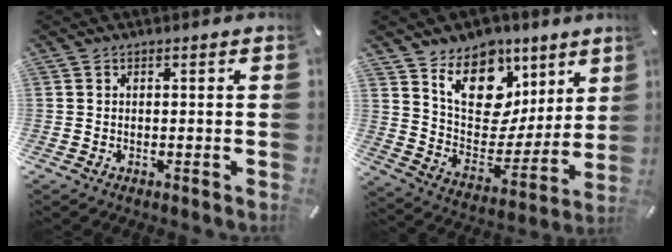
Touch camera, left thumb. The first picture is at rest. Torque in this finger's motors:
{"motor_torque": [0.70, 0.50, 1.70, -1.07, 0.30]}